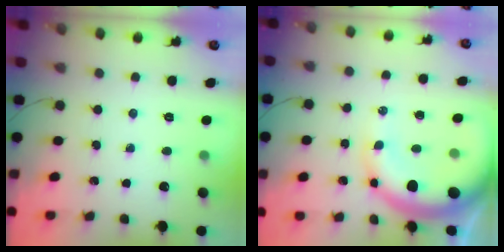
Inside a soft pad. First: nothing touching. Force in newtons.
{"total": 13.5, "press": 13.2, "slide": 2.6}